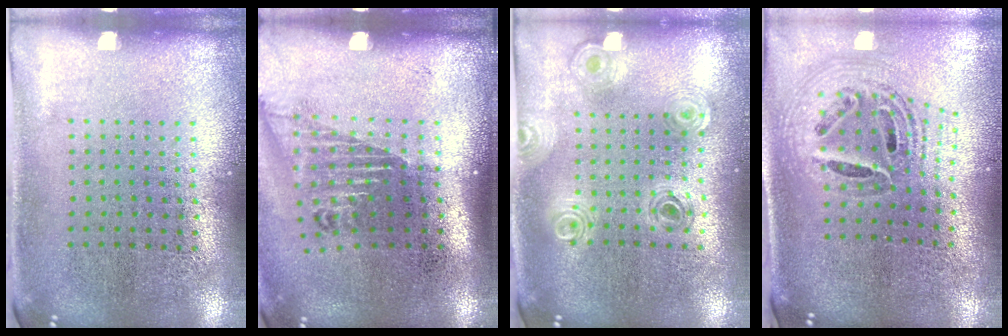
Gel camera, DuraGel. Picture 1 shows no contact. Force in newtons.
{"total": 1.7, "press": 1.3, "slide": 1.1}
{"total": 0.8, "press": 0.8, "slide": 0.1}
{"total": 1.5, "press": 1.3, "slide": 0.8}